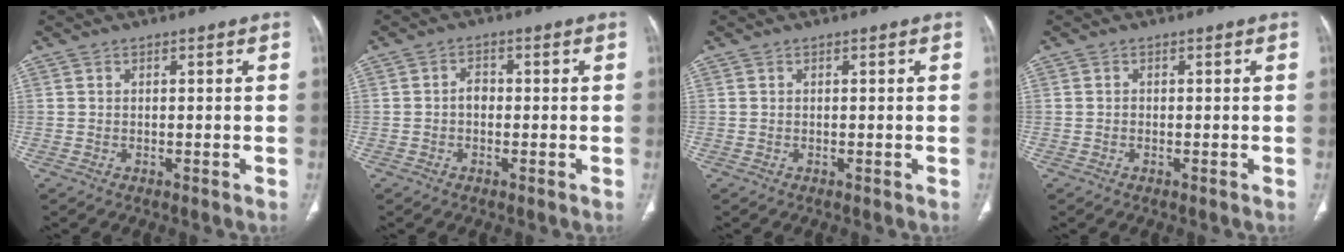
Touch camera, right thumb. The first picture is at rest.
{"total": 2.1, "force": [-0.3, 1.5, 1.4], "torque": [-0.013, 0.008, -0.011]}
{"total": 0.0}
{"total": 0.0}